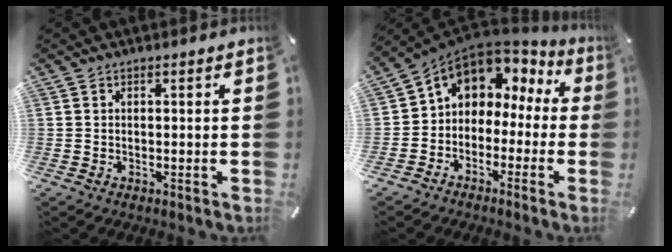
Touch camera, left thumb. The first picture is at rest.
{"total": 6.7, "force": [2.1, 6.0, 2.0], "torque": [-0.043, -0.020, 0.041]}